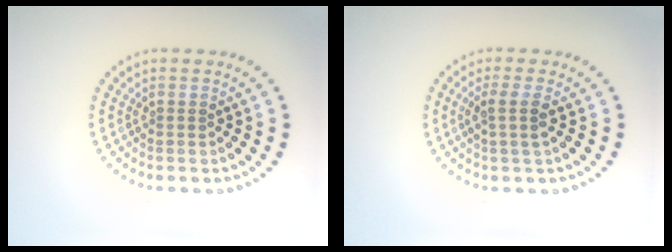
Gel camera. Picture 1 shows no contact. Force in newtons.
{"total": 1.9, "press": 1.6, "slide": 1.0}